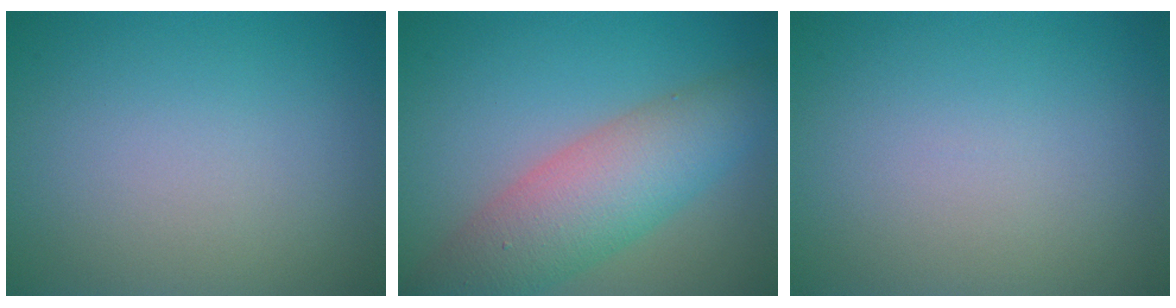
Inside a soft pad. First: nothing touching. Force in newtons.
{"total": 7.3, "press": 7.3, "slide": 0.3}
{"total": 0.0}